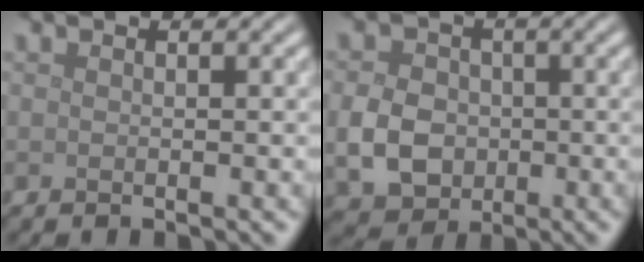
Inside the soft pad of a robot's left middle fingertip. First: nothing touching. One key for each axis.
{"total": 4.9, "fx": -0.8, "fy": 4.0, "fz": 2.7, "tx": -0.056, "ty": -0.001, "tz": -0.022}